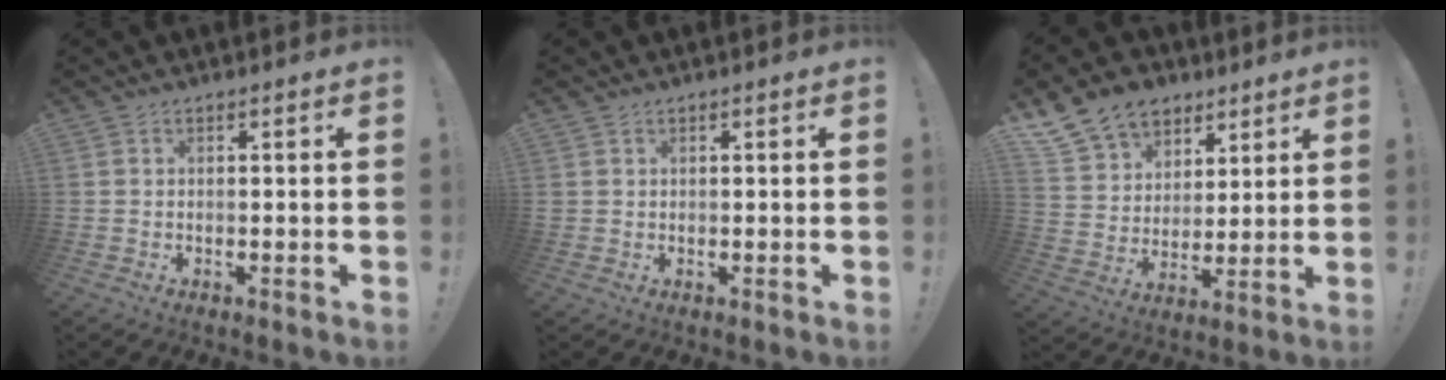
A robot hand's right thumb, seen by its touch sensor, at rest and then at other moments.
{"total": 1.1, "force": [0.6, 1.0, 0.1], "torque": [0.005, -0.001, 0.009]}
{"total": 14.0, "force": [9.0, 9.9, 4.2], "torque": [-0.068, -0.057, 0.177]}